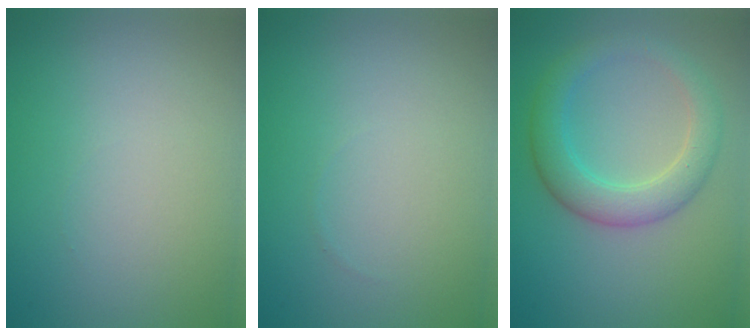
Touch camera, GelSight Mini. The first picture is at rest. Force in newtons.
{"total": 0.0}
{"total": 4.3, "press": 4.3, "slide": 0.2}